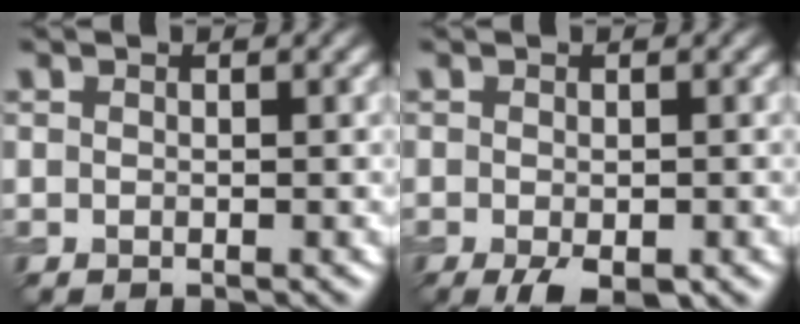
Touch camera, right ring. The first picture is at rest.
{"total": 3.9, "force": [-2.0, 1.5, 3.0], "torque": [-0.047, -0.008, -0.027]}